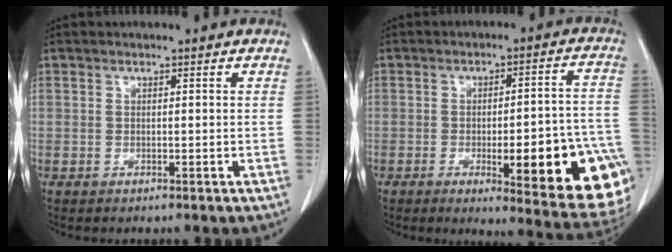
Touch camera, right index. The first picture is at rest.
{"total": 19.3, "force": [-6.4, 3.4, 17.9], "torque": [-0.138, 0.015, -0.066]}